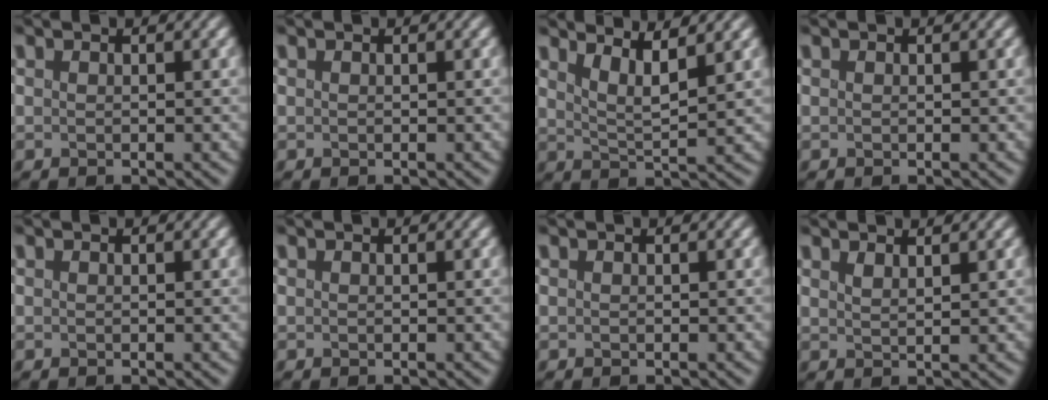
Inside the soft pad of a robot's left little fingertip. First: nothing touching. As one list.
[{"total": 0.0}, {"total": 3.4, "force": [1.9, 0.7, 2.7], "torque": [-0.055, -0.006, 0.041]}, {"total": 0.0}, {"total": 0.0}, {"total": 0.0}, {"total": 0.0}, {"total": 1.0, "force": [0.7, 0.1, 0.7], "torque": [-0.014, -0.007, 0.015]}]